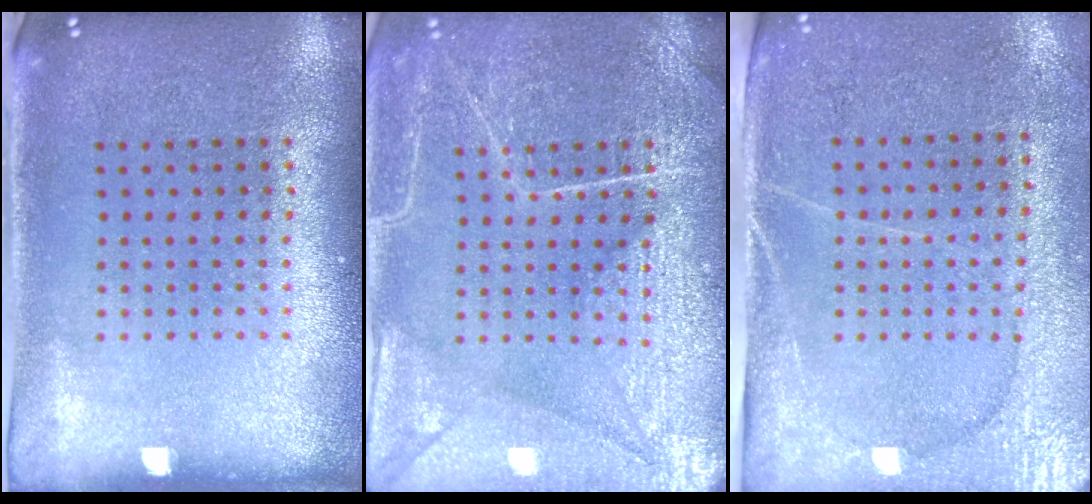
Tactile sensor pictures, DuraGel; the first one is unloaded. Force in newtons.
{"total": 6.2, "press": 6.2, "slide": 0.7}
{"total": 2.9, "press": 2.7, "slide": 1.2}